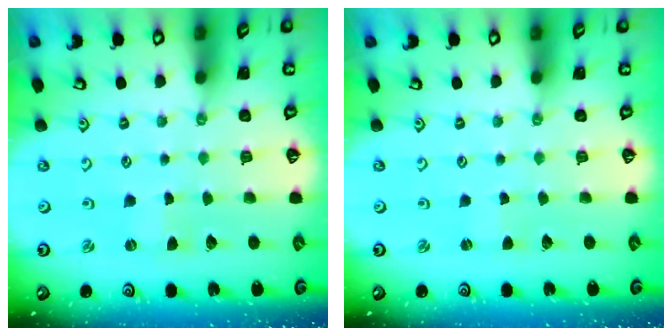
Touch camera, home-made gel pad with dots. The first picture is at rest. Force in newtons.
{"total": 0.0}